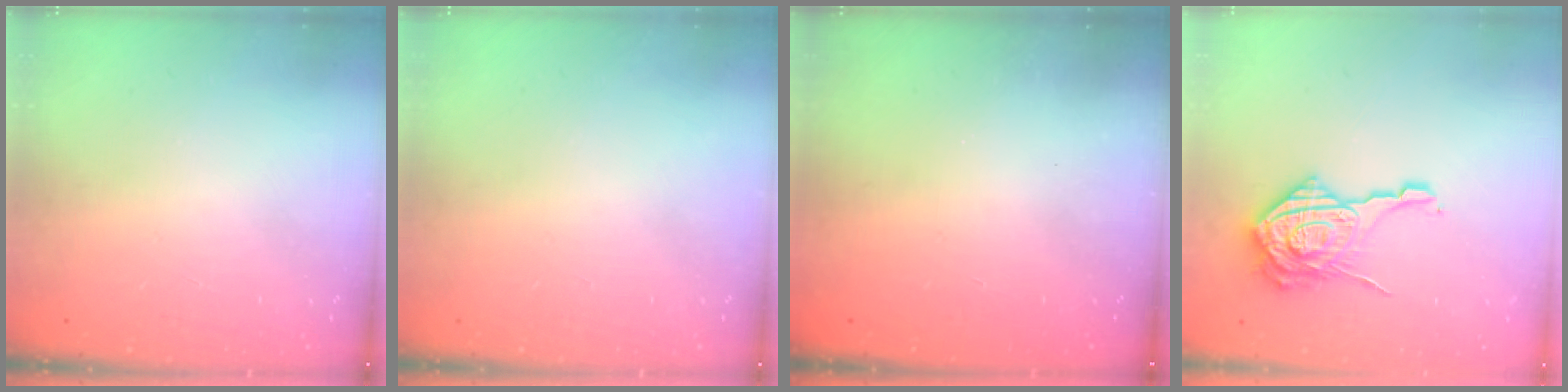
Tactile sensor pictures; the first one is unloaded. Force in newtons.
{"total": 0.0}
{"total": 2.3, "press": 2.2, "slide": 0.8}
{"total": 17.6, "press": 17.6, "slide": 1.2}